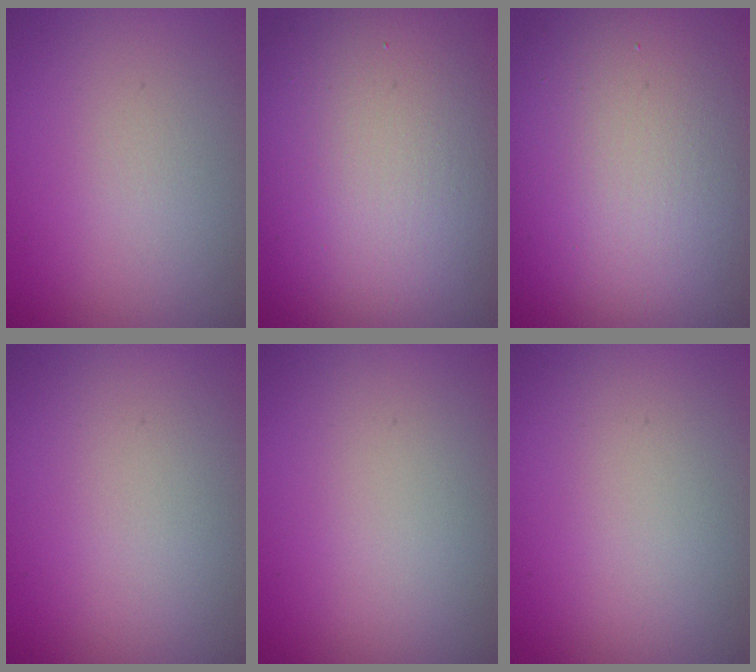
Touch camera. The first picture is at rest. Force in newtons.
{"total": 16.8, "press": 16.8, "slide": 0.8}
{"total": 16.5, "press": 16.4, "slide": 1.0}
{"total": 0.0}
{"total": 0.0}
{"total": 0.0}